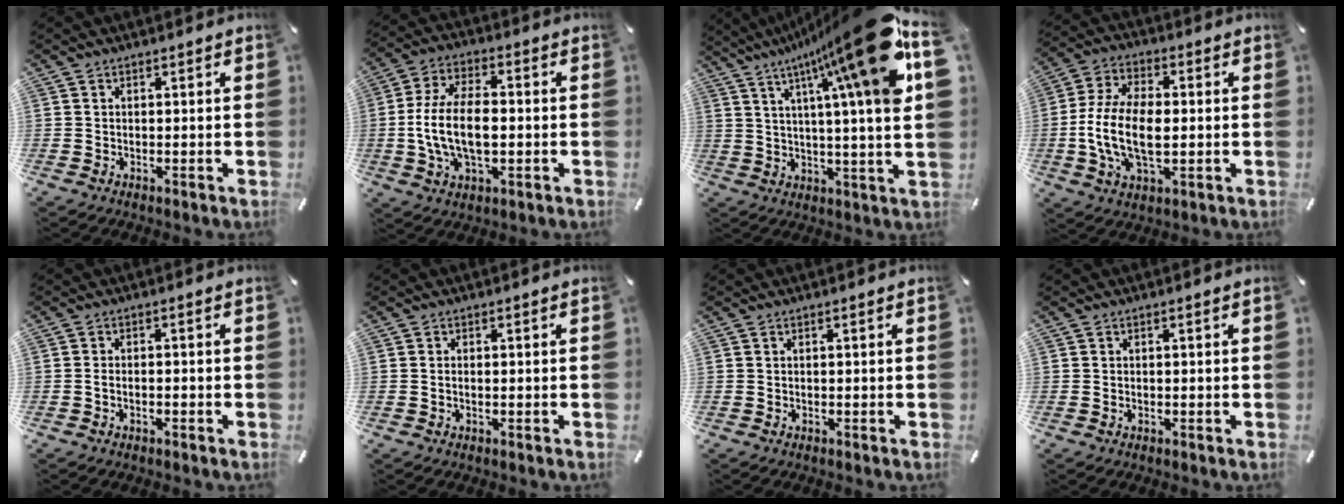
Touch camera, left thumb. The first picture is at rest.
{"total": 12.8, "force": [-1.4, 7.0, 10.6], "torque": [-0.216, 0.005, -0.020]}
{"total": 25.2, "force": [11.5, 2.6, 22.3], "torque": [-0.330, -0.079, 0.170]}
{"total": 13.1, "force": [-1.5, 7.3, 10.8], "torque": [-0.233, -0.001, -0.023]}
{"total": 1.6, "force": [-1.0, 0.5, 1.2], "torque": [-0.021, 0.003, -0.018]}
{"total": 1.0, "force": [-0.1, 0.3, 0.9], "torque": [-0.018, -0.002, -0.002]}
{"total": 0.0}
{"total": 0.0}